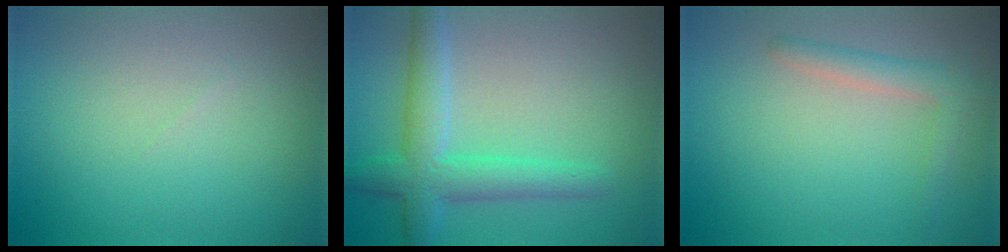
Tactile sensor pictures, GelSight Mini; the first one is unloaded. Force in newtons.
{"total": 4.8, "press": 4.8, "slide": 0.4}
{"total": 2.2, "press": 2.1, "slide": 0.2}